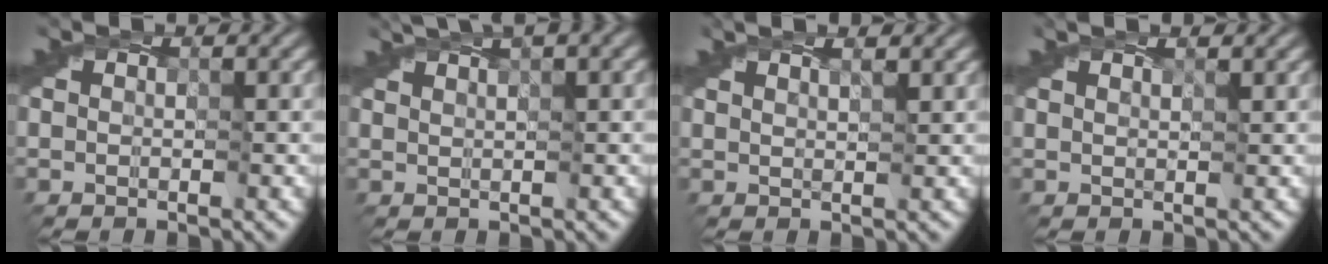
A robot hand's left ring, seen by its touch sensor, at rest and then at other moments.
{"total": 3.7, "force": [2.6, 0.3, 2.6], "torque": [-0.043, 0.011, 0.040]}
{"total": 2.2, "force": [1.8, 0.3, 1.3], "torque": [-0.007, 0.000, 0.012]}
{"total": 1.0, "force": [1.0, -0.2, 0.4], "torque": [-0.007, -0.001, 0.010]}